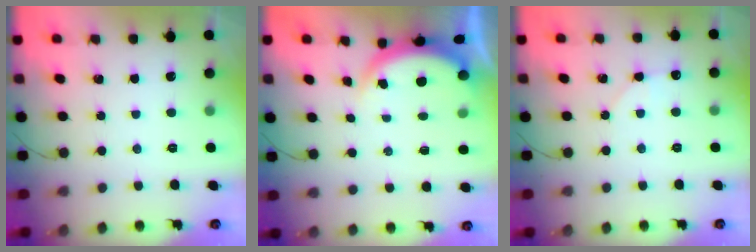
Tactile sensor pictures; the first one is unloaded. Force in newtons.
{"total": 4.8, "press": 4.6, "slide": 1.4}
{"total": 4.5, "press": 4.0, "slide": 2.2}